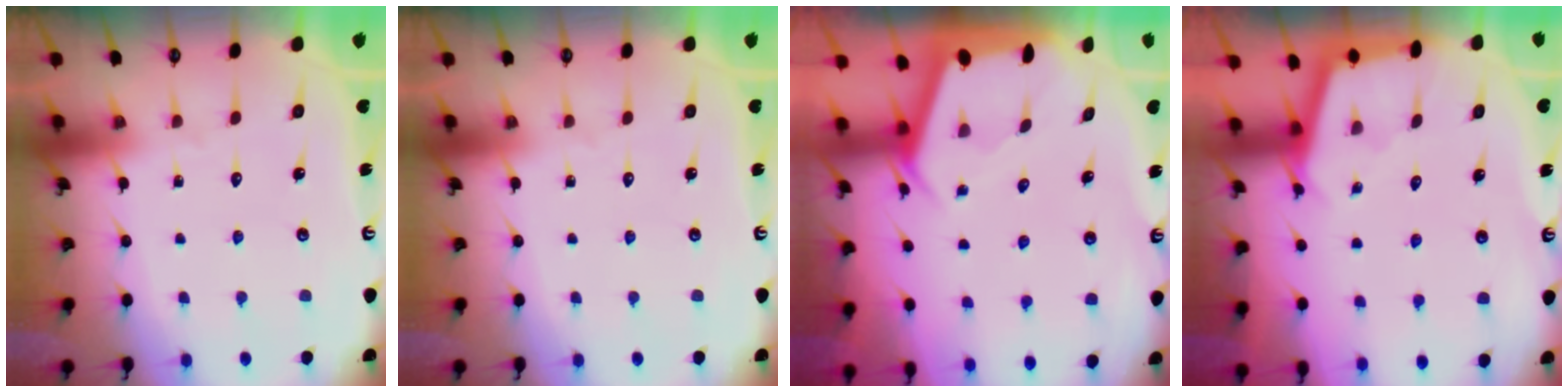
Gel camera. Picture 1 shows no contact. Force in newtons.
{"total": 0.0}
{"total": 2.9, "press": 2.9, "slide": 0.2}
{"total": 2.5, "press": 2.5, "slide": 0.2}